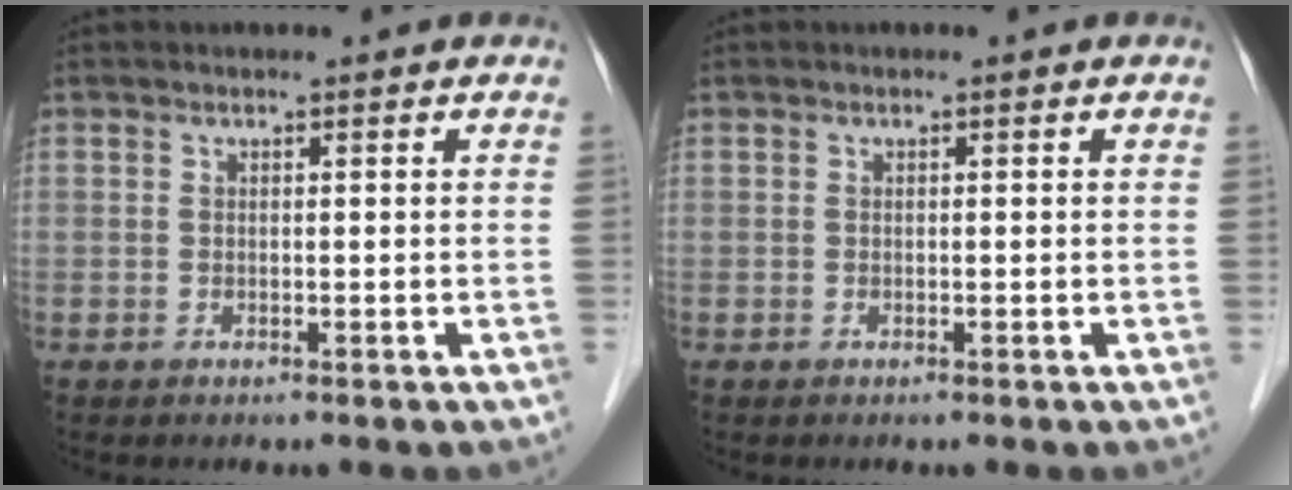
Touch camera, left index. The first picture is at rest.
{"total": 0.0}